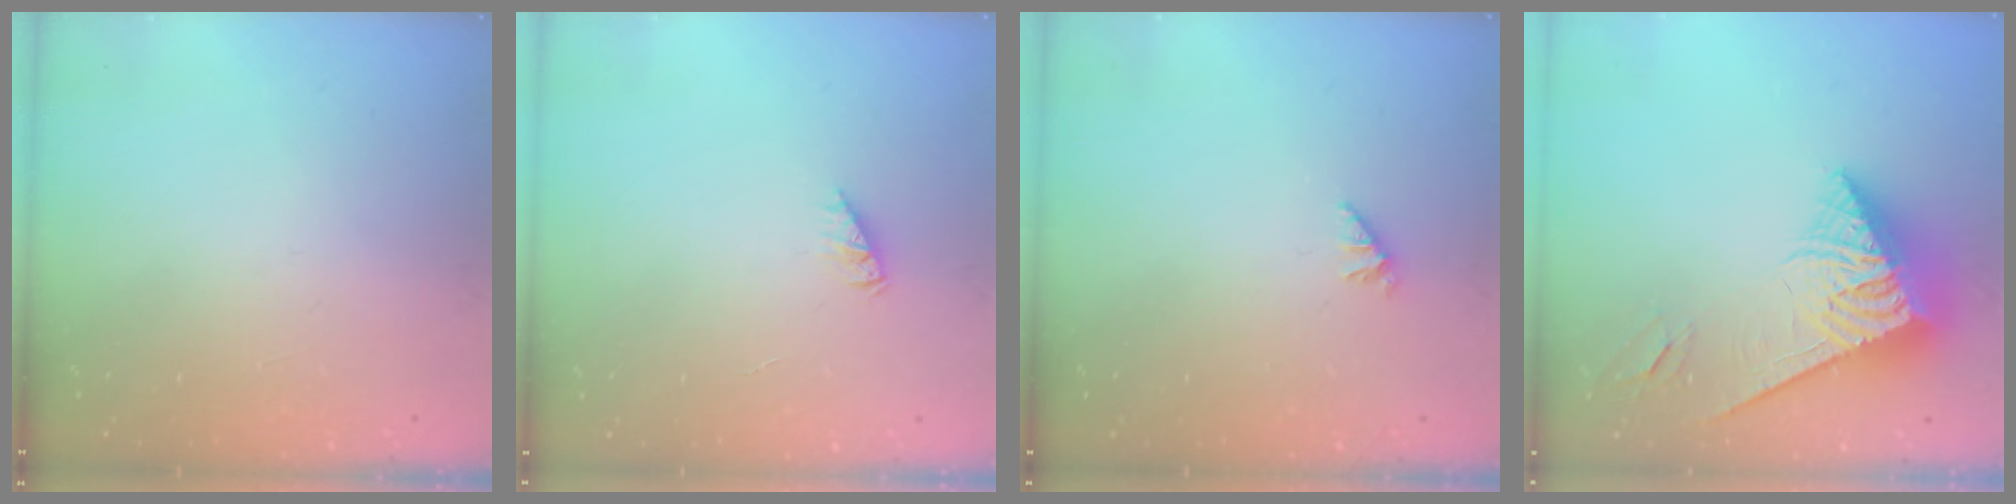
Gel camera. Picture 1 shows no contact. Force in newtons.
{"total": 2.3, "press": 2.3, "slide": 0.3}
{"total": 0.0}
{"total": 8.6, "press": 8.5, "slide": 0.9}